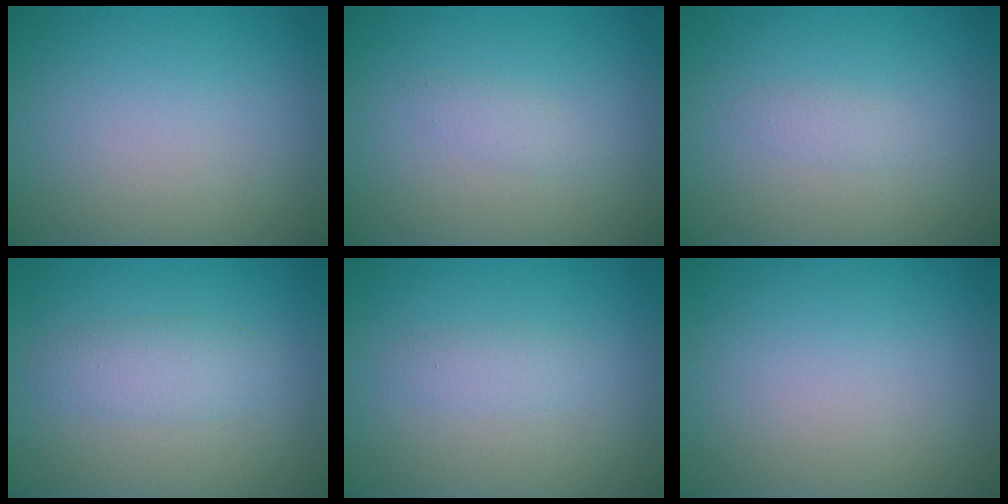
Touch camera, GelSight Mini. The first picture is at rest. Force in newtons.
{"total": 0.9, "press": 0.9, "slide": 0.0}
{"total": 0.9, "press": 0.9, "slide": 0.0}
{"total": 2.3, "press": 2.3, "slide": 0.1}
{"total": 1.5, "press": 1.5, "slide": 0.1}
{"total": 0.0}